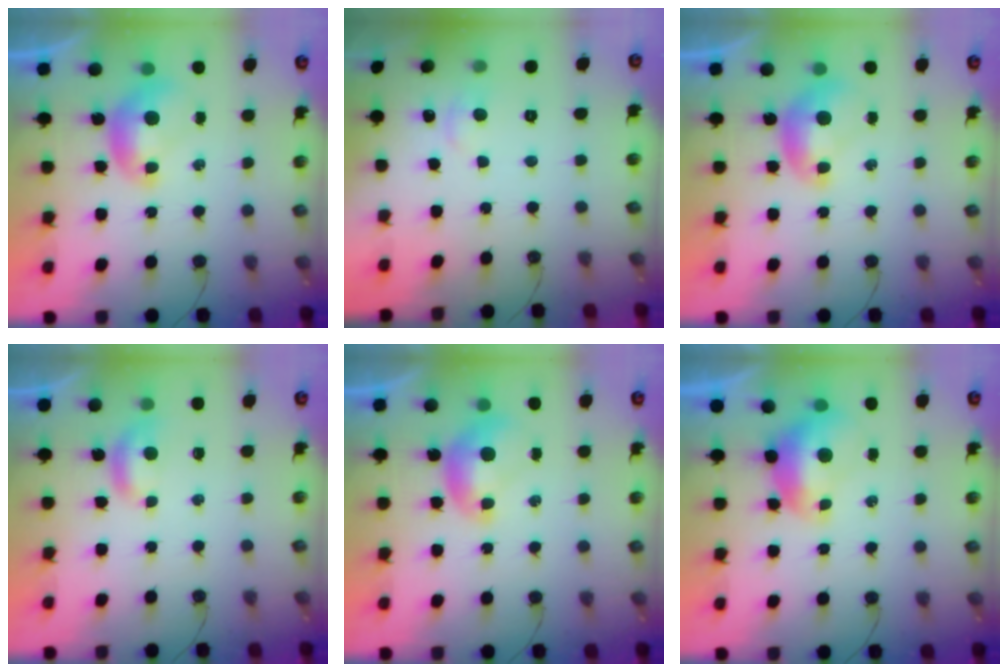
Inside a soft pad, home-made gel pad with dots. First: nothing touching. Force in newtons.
{"total": 0.9, "press": 0.4, "slide": 0.8}
{"total": 0.0}
{"total": 2.5, "press": 2.5, "slide": 0.4}
{"total": 0.0}
{"total": 1.5, "press": 1.4, "slide": 0.7}